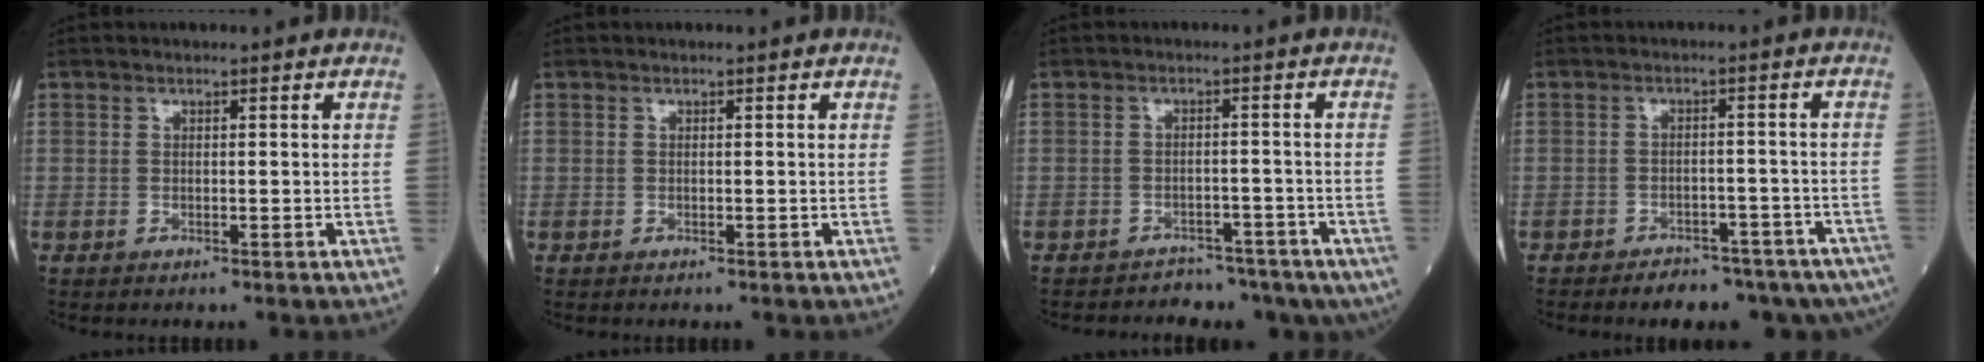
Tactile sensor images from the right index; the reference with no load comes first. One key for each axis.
{"total": 0.0}
{"total": 7.5, "fx": -6.2, "fy": 4.2, "fz": 1.0, "tx": 0.001, "ty": 0.022, "tz": -0.072}
{"total": 10.7, "fx": -8.7, "fy": 4.0, "fz": 4.8, "tx": -0.045, "ty": 0.008, "tz": -0.107}